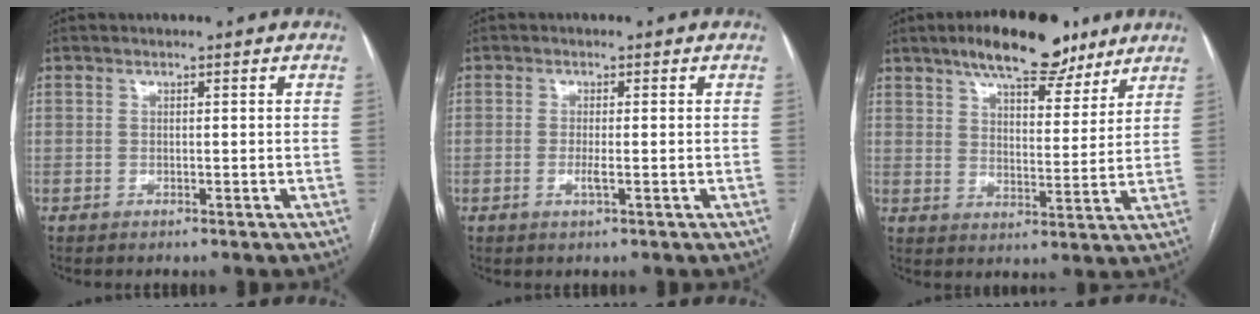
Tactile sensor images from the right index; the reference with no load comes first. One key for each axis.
{"total": 1.9, "fx": -0.6, "fy": 0.1, "fz": 1.8, "tx": -0.036, "ty": -0.004, "tz": -0.011}
{"total": 13.8, "fx": 10.2, "fy": 4.9, "fz": 7.9, "tx": -0.112, "ty": 0.014, "tz": 0.157}